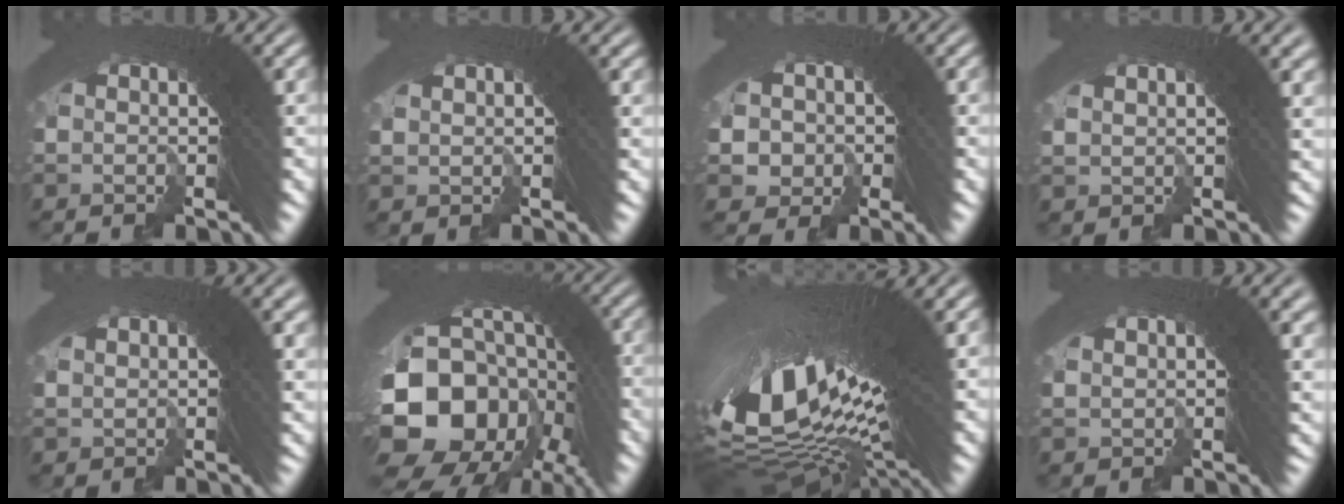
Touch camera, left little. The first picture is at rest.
{"total": 1.6, "force": [1.3, -0.6, 0.6], "torque": [0.007, 0.008, 0.026]}
{"total": 6.4, "force": [-1.2, 5.9, 2.3], "torque": [-0.077, -0.029, -0.015]}
{"total": 2.6, "force": [1.8, -0.7, 1.8], "torque": [0.000, 0.019, 0.030]}
{"total": 2.6, "force": [1.8, -0.6, 1.8], "torque": [-0.001, 0.017, 0.031]}
{"total": 20.2, "force": [-2.5, 14.7, 13.7], "torque": [-0.263, -0.050, -0.024]}
{"total": 21.8, "force": [2.5, 10.2, 19.0], "torque": [-0.323, -0.021, 0.059]}
{"total": 2.9, "force": [1.9, -0.5, 2.1], "torque": [-0.003, 0.018, 0.031]}